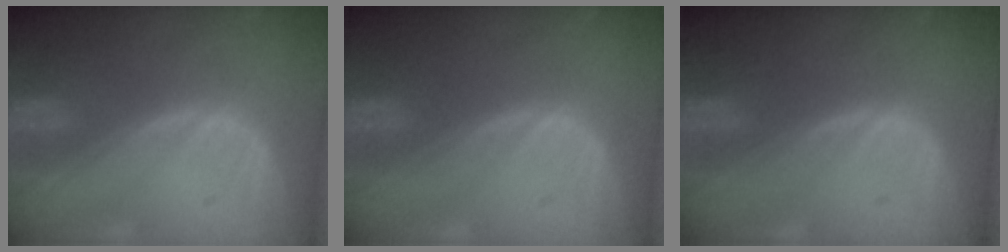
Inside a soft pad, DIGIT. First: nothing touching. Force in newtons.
{"total": 0.0}
{"total": 0.0}